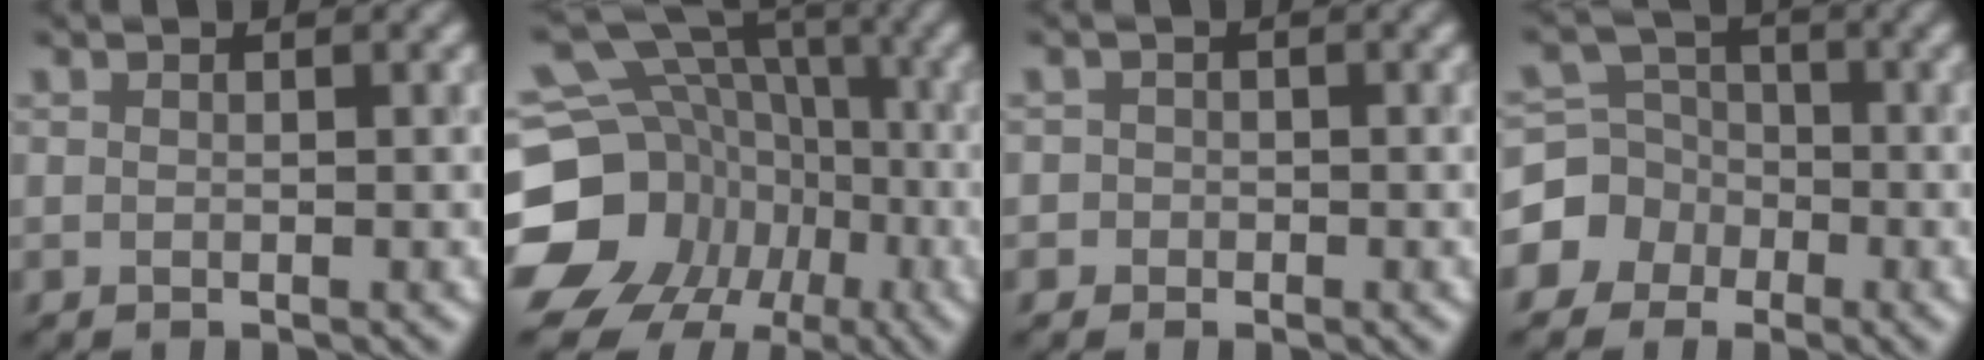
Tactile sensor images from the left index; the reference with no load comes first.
{"total": 17.1, "force": [-3.2, 15.1, 7.4], "torque": [-0.159, 0.002, -0.068]}
{"total": 1.4, "force": [-0.1, 1.4, 0.0], "torque": [0.022, 0.008, -0.017]}
{"total": 4.5, "force": [-1.8, 4.1, 0.3], "torque": [0.013, 0.013, -0.058]}